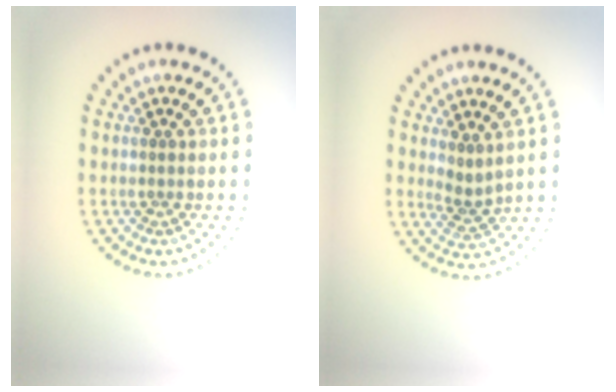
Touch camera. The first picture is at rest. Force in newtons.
{"total": 1.8, "press": 1.3, "slide": 1.3}